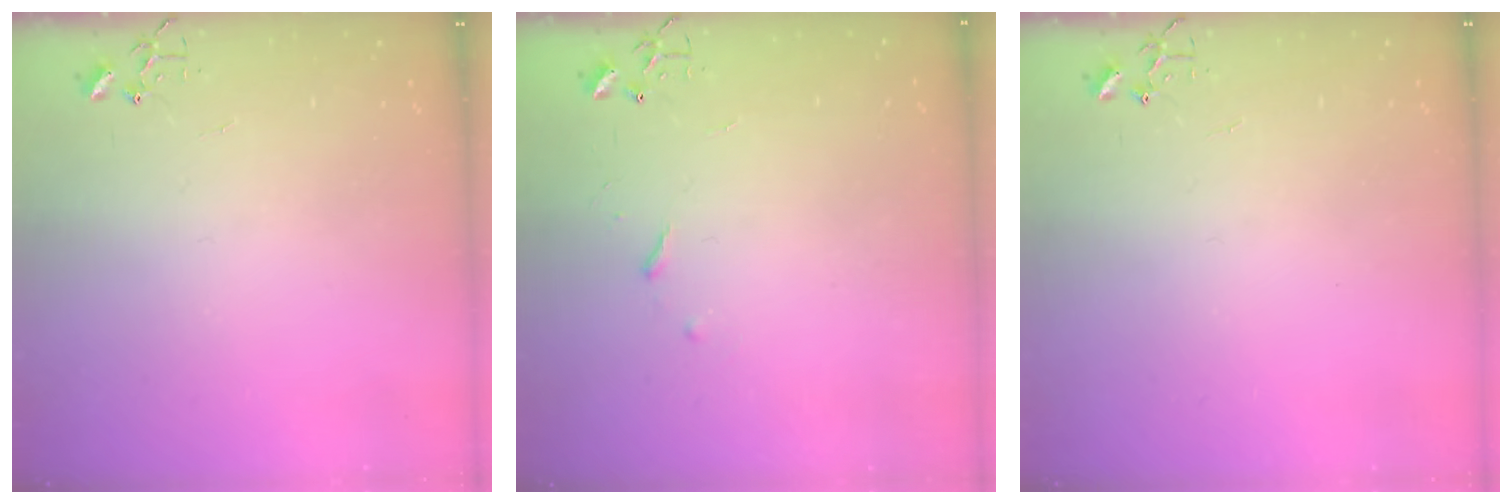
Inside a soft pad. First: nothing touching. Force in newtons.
{"total": 3.4, "press": 3.3, "slide": 0.6}
{"total": 0.0}